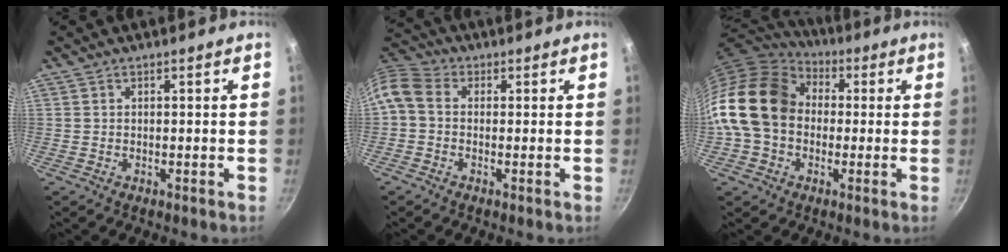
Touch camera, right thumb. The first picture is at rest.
{"total": 7.9, "force": [-0.5, 6.0, 5.0], "torque": [-0.113, 0.031, -0.026]}
{"total": 20.0, "force": [0.9, 15.3, 12.8], "torque": [-0.235, 0.045, 0.004]}